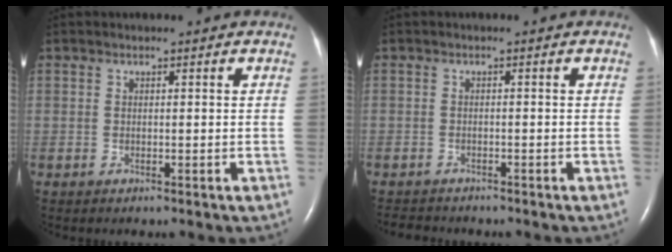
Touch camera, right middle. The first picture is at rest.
{"total": 3.3, "force": [-3.1, 0.9, 0.5], "torque": [-0.007, -0.009, -0.048]}